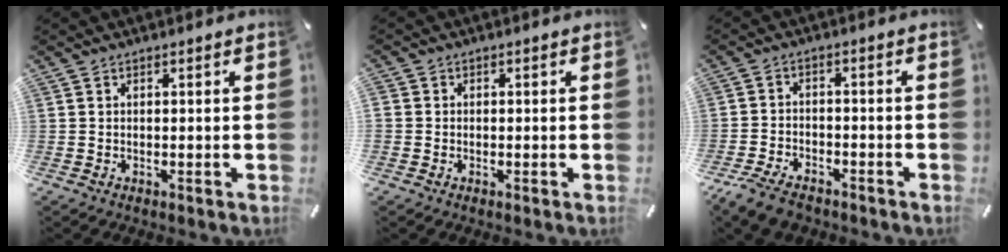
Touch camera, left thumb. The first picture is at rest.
{"total": 1.7, "force": [-0.4, 1.6, 0.1], "torque": [0.001, 0.007, -0.010]}
{"total": 5.3, "force": [-4.2, 2.4, 2.2], "torque": [-0.059, 0.014, -0.084]}